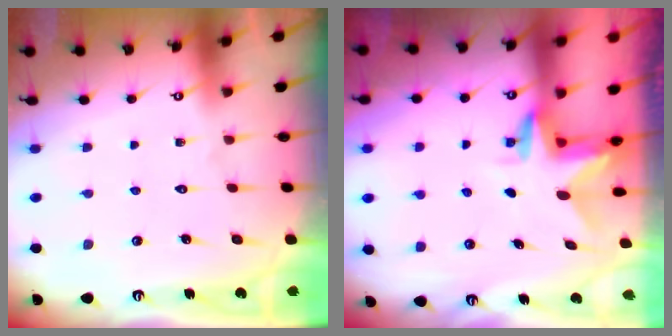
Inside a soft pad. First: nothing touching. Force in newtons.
{"total": 2.9, "press": 2.9, "slide": 0.2}